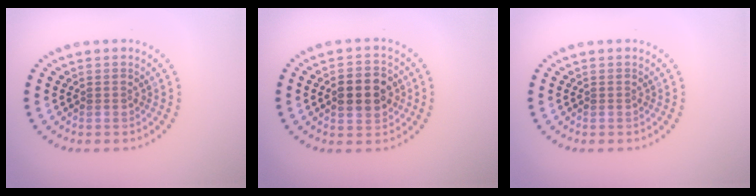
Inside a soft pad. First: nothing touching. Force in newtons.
{"total": 4.6, "press": 4.6, "slide": 0.2}
{"total": 0.0}